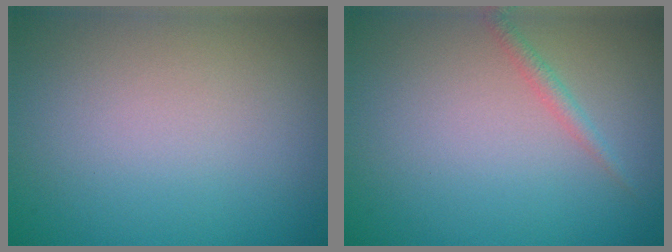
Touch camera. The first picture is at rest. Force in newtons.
{"total": 1.1, "press": 1.1, "slide": 0.0}